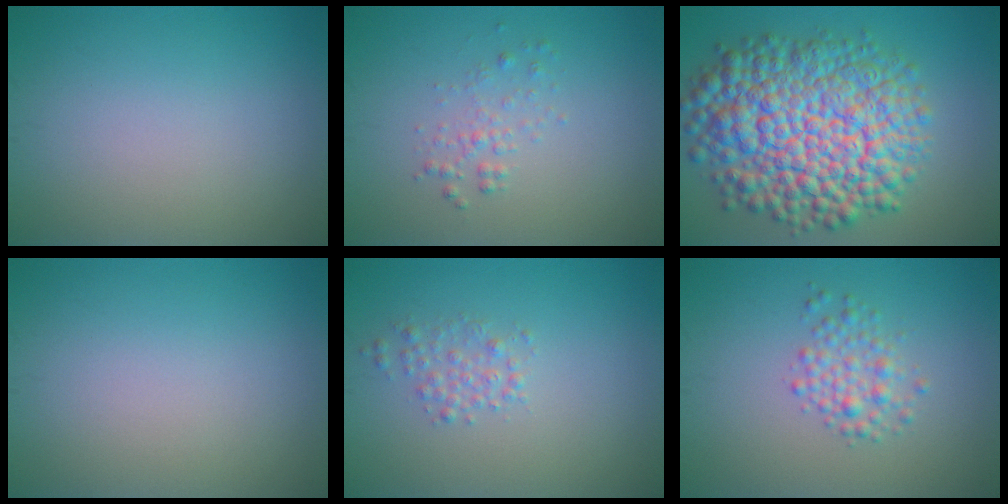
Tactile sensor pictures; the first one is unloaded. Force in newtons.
{"total": 1.3, "press": 1.3, "slide": 0.1}
{"total": 13.6, "press": 13.6, "slide": 0.4}
{"total": 0.0}
{"total": 1.6, "press": 1.6, "slide": 0.0}
{"total": 2.4, "press": 2.4, "slide": 0.0}